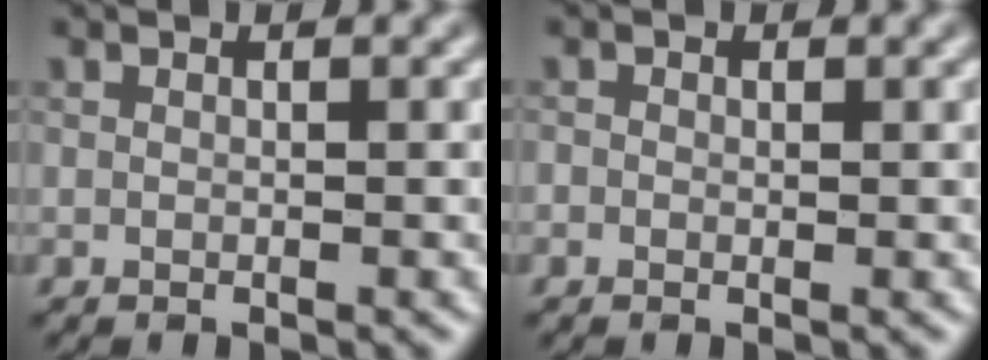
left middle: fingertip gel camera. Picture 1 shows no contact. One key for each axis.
{"total": 0.0}